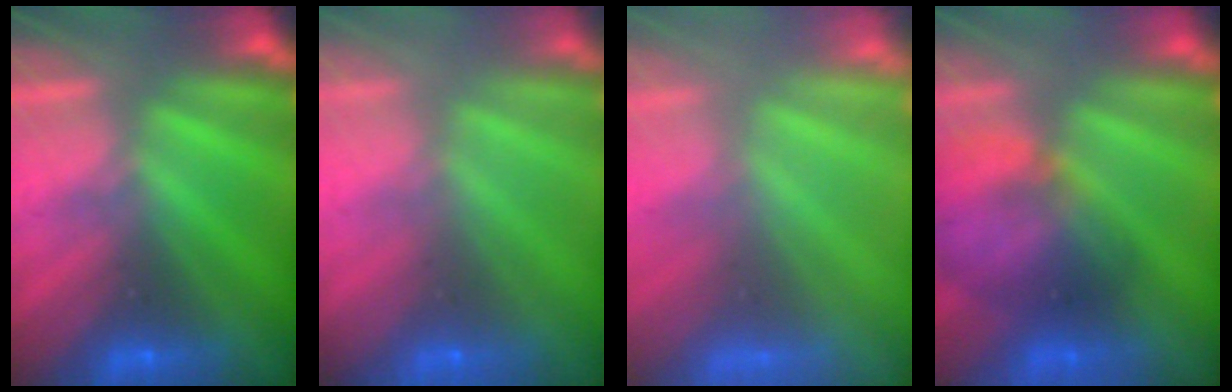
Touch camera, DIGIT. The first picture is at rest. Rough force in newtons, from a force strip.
{"total": 8.2}
{"total": 9.3}
{"total": 6.5}